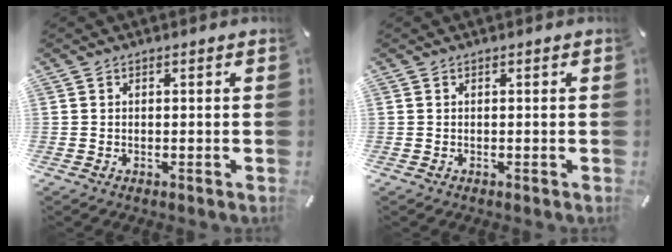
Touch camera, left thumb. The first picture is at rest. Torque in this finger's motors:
{"motor_torque": [0.10, -0.08, -0.18, -0.19, -0.01]}